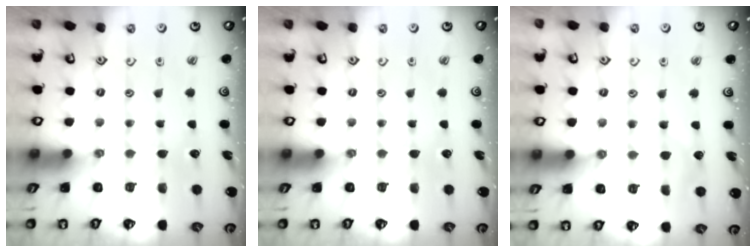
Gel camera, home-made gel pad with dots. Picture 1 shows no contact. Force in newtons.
{"total": 0.0}
{"total": 2.8, "press": 2.8, "slide": 0.4}